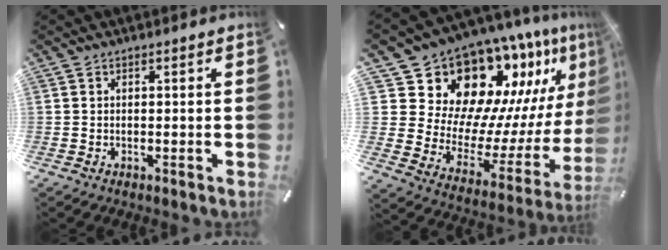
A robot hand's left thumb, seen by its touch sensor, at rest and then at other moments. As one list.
[{"total": 18.1, "force": [15.6, 8.2, 4.0], "torque": [-0.057, -0.167, 0.281]}]